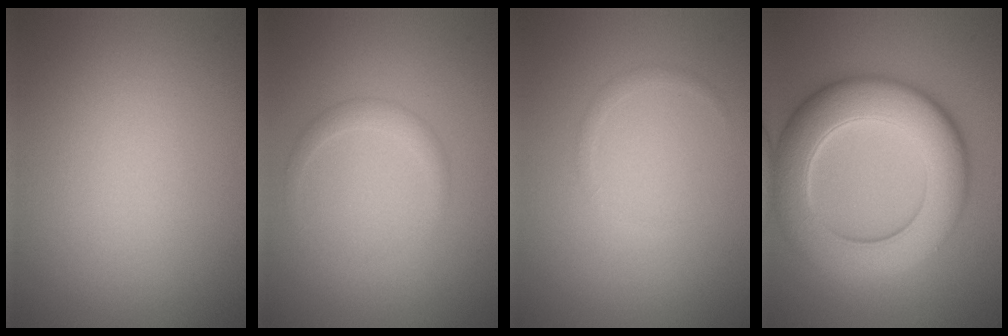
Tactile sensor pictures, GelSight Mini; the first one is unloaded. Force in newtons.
{"total": 1.4, "press": 1.4, "slide": 0.0}
{"total": 0.7, "press": 0.7, "slide": 0.1}
{"total": 10.1, "press": 10.1, "slide": 0.4}